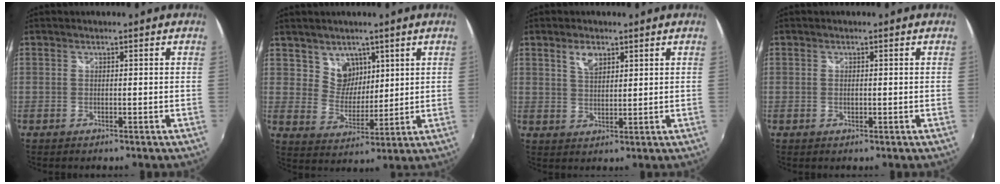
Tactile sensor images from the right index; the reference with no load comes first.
{"total": 6.4, "force": [3.9, 5.0, 1.2], "torque": [-0.010, 0.004, 0.077]}
{"total": 4.2, "force": [2.4, 2.2, 2.6], "torque": [-0.043, 0.005, 0.043]}
{"total": 0.7, "force": [-0.1, 0.5, 0.5], "torque": [-0.011, -0.001, -0.003]}